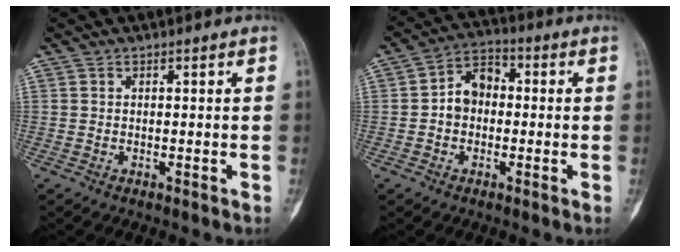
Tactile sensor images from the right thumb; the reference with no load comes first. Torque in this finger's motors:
{"motor_torque": [0.42, 0.53, 0.38, -0.33, 0.00]}